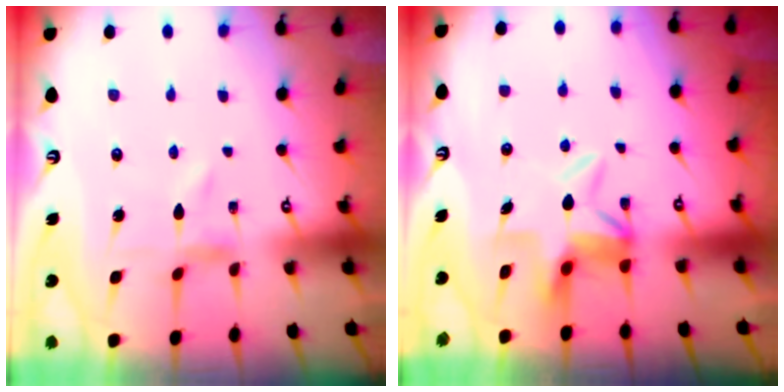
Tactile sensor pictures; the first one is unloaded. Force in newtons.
{"total": 5.8, "press": 5.6, "slide": 1.7}